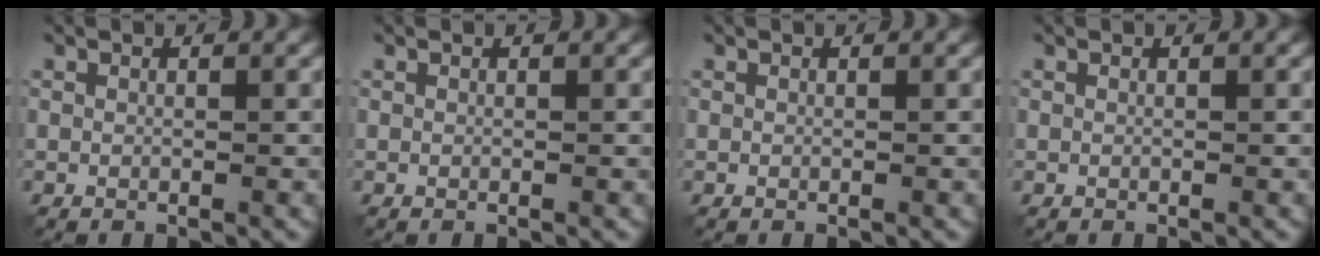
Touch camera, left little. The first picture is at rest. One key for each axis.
{"total": 0.0}
{"total": 0.0}
{"total": 0.0}